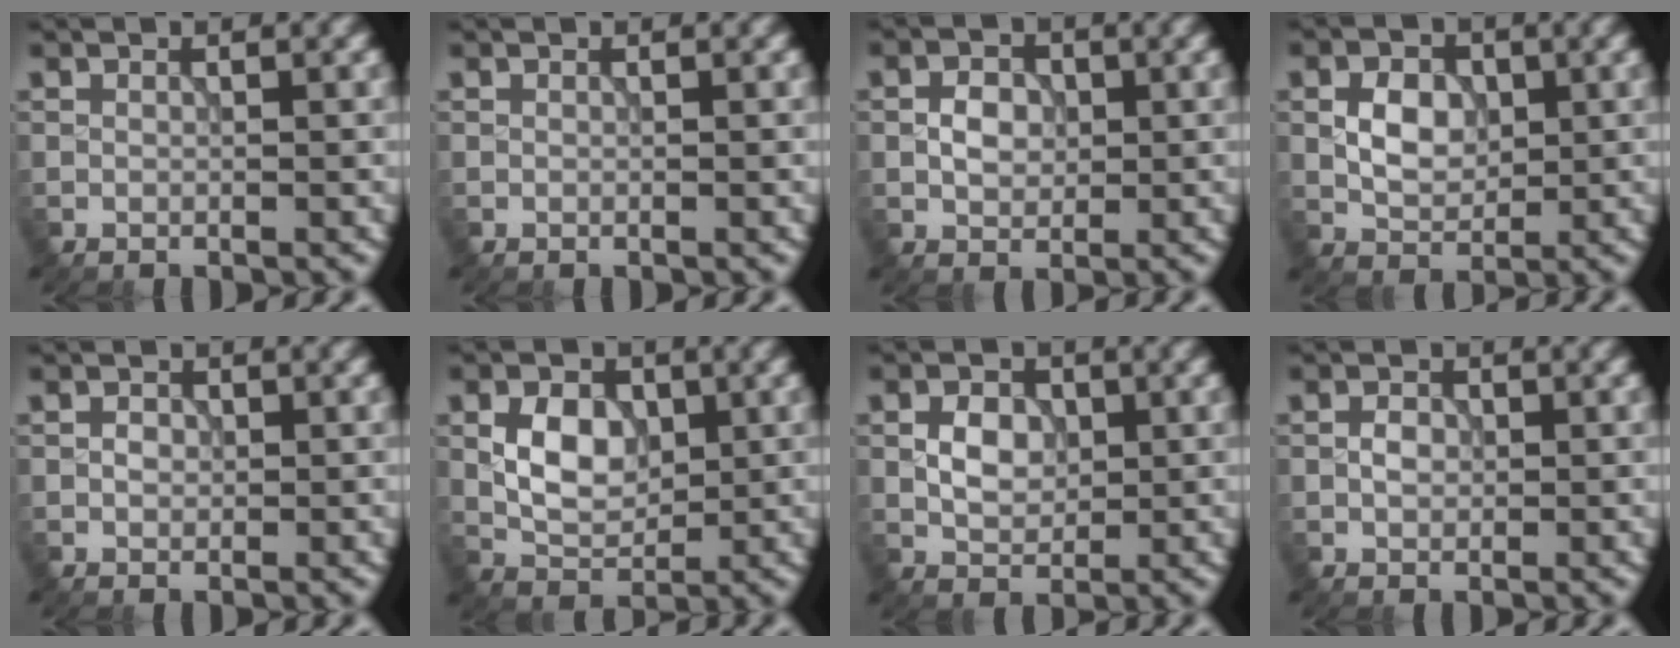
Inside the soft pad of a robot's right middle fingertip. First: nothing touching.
{"total": 0.0}
{"total": 2.6, "force": [0.0, 1.9, 1.7], "torque": [-0.030, 0.003, -0.004]}
{"total": 3.7, "force": [0.4, 2.6, 2.6], "torque": [-0.047, 0.000, 0.004]}
{"total": 1.0, "force": [0.0, 0.9, 0.6], "torque": [-0.010, 0.000, -0.003]}
{"total": 4.6, "force": [0.5, 3.2, 3.3], "torque": [-0.063, -0.001, 0.008]}
{"total": 3.2, "force": [0.2, 2.3, 2.2], "torque": [-0.039, 0.001, 0.002]}
{"total": 1.6, "force": [-0.1, 1.1, 1.1], "torque": [-0.019, 0.003, -0.005]}